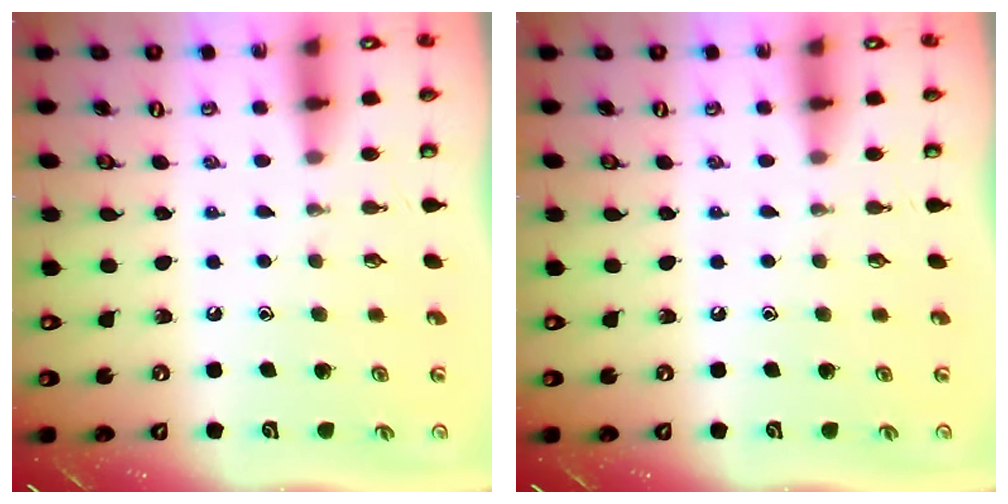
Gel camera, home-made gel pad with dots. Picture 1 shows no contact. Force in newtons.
{"total": 0.0}